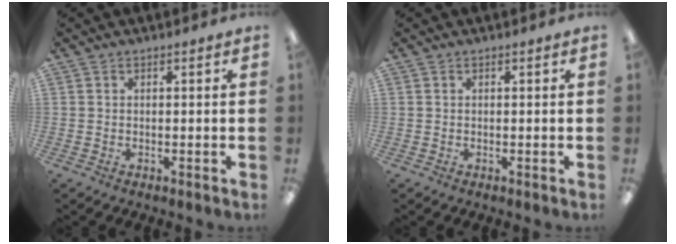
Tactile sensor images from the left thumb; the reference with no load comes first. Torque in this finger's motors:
{"motor_torque": [0.01, 0.03, -0.02, -0.23, 0.00]}